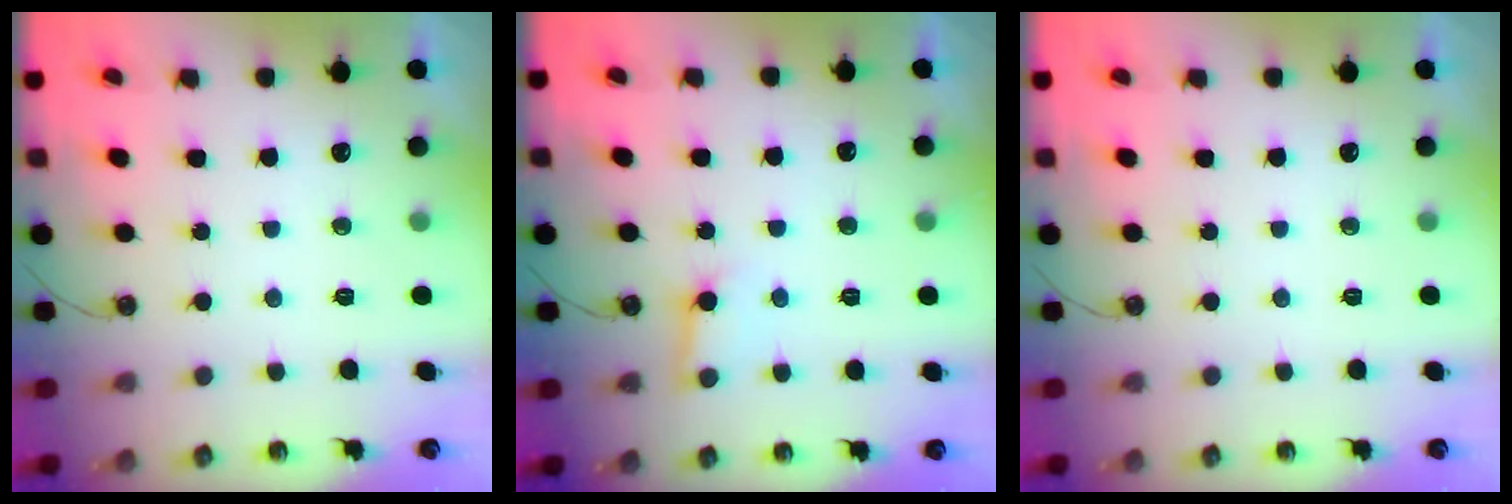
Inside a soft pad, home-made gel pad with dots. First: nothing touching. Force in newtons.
{"total": 6.3, "press": 6.3, "slide": 0.7}
{"total": 0.0}